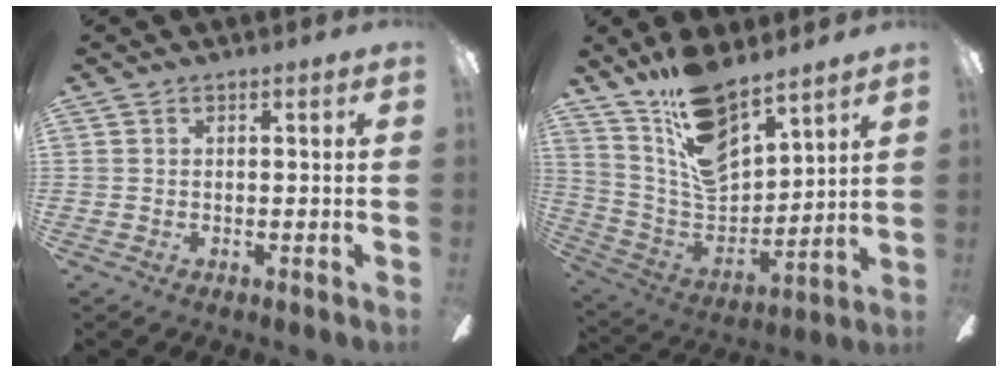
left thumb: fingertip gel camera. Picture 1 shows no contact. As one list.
[{"total": 15.0, "force": [11.4, 6.2, 7.7], "torque": [-0.154, -0.080, 0.211]}]